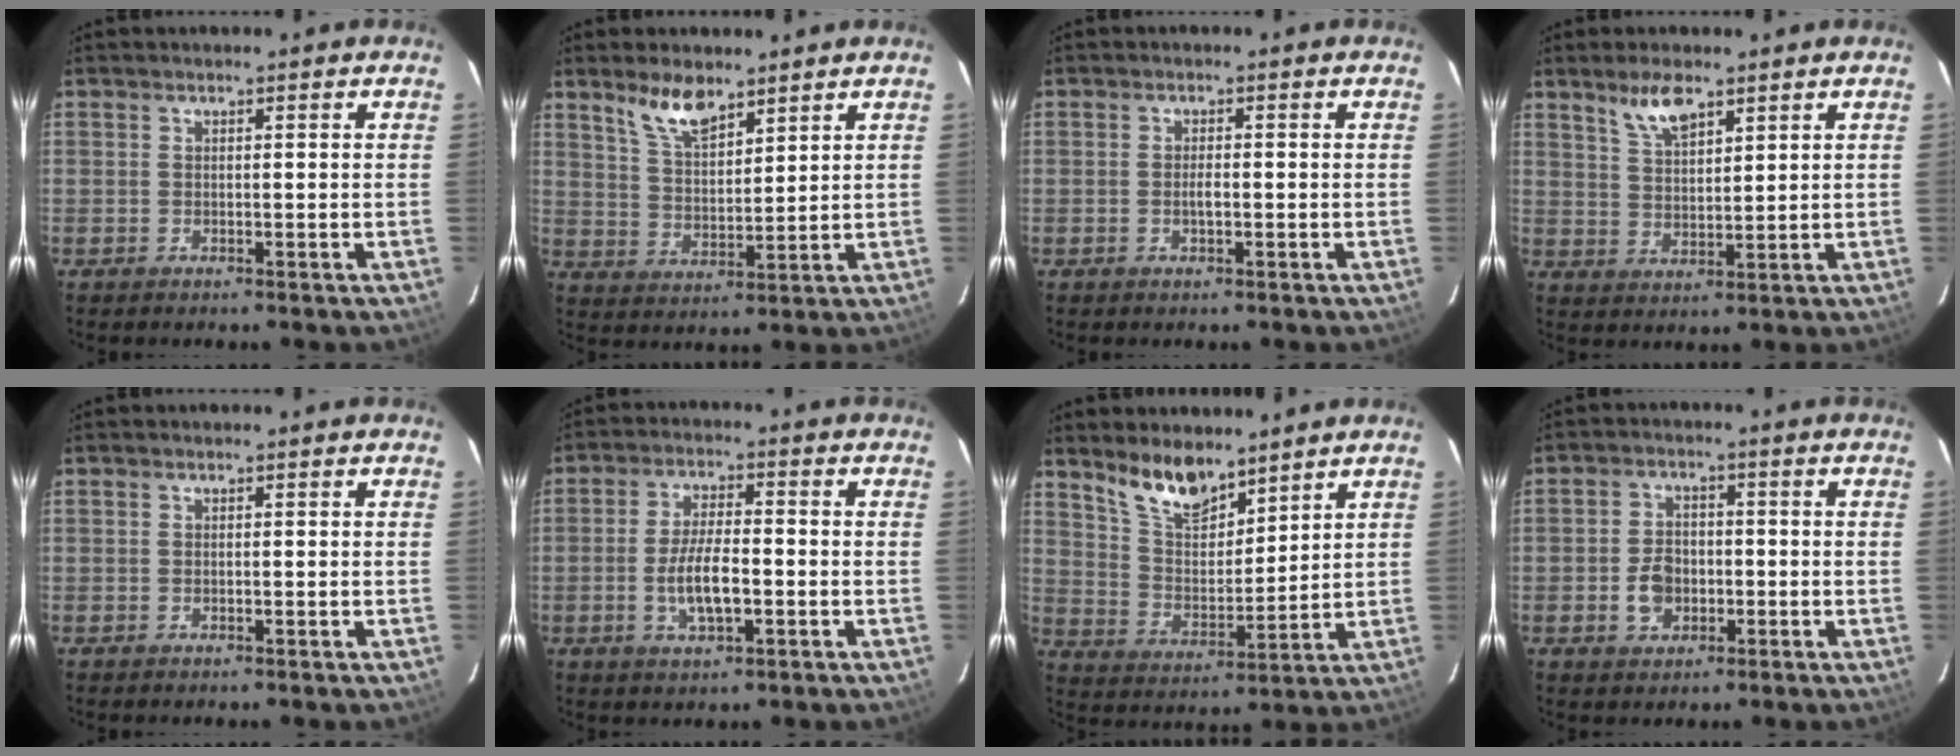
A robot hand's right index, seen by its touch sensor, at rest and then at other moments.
{"total": 7.6, "force": [5.7, 2.6, 4.3], "torque": [-0.078, 0.005, 0.115]}
{"total": 1.6, "force": [-0.4, 0.6, 1.4], "torque": [-0.027, 0.000, -0.008]}
{"total": 6.0, "force": [4.3, 2.0, 3.7], "torque": [-0.067, 0.001, 0.086]}
{"total": 0.0}
{"total": 7.6, "force": [-2.0, 2.5, 6.8], "torque": [-0.135, -0.002, -0.037]}
{"total": 10.1, "force": [8.1, 3.6, 4.9], "torque": [-0.091, 0.003, 0.160]}
{"total": 5.4, "force": [-1.6, 4.1, 3.1], "torque": [-0.062, 0.013, -0.023]}